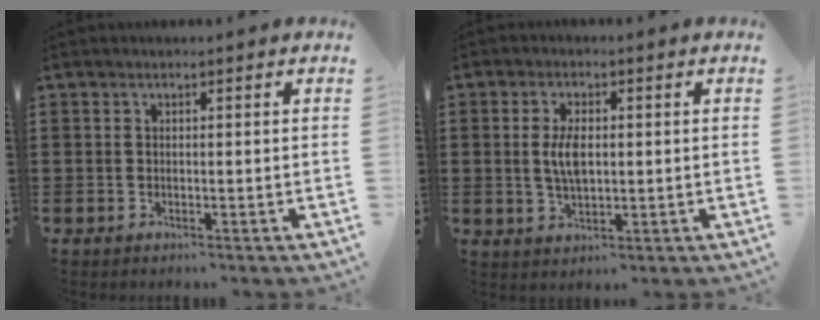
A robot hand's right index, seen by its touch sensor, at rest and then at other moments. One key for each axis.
{"total": 5.0, "fx": 0.4, "fy": 2.3, "fz": 4.4, "tx": -0.096, "ty": 0.004, "tz": 0.003}